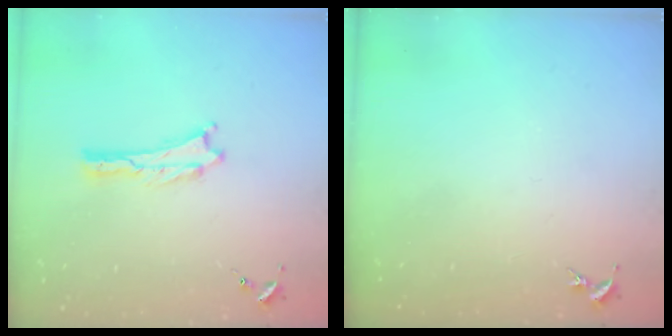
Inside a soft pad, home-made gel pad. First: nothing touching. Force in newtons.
{"total": 0.0}